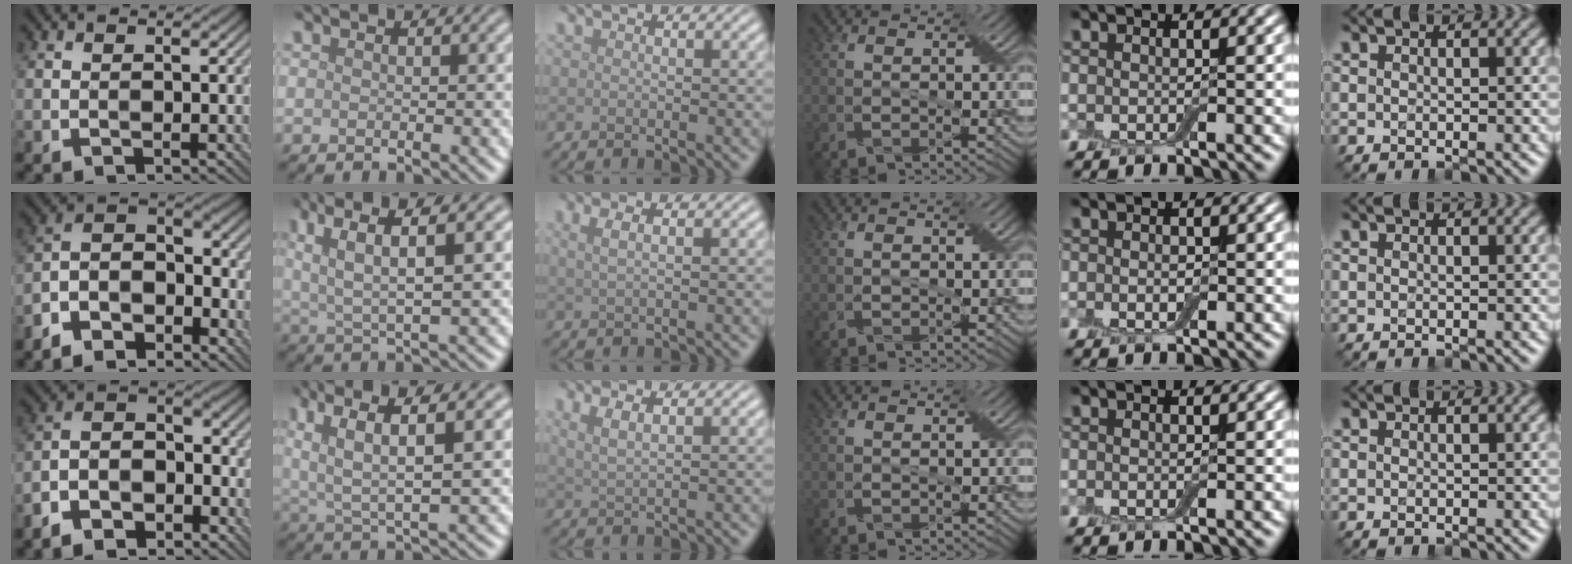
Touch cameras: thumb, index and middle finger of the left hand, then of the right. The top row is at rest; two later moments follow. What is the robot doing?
{"motion": "extract", "object": "backpack"}